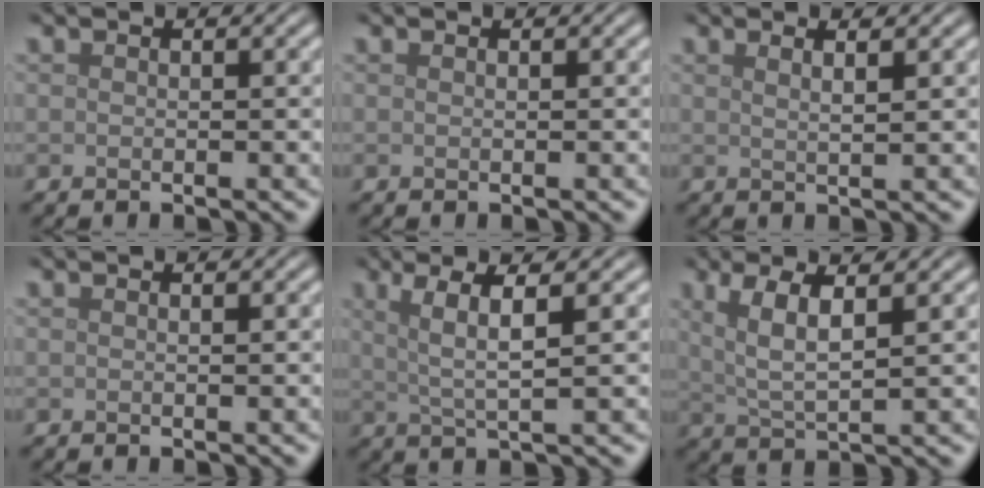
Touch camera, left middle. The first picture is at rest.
{"total": 0.0}
{"total": 2.6, "force": [1.4, 0.9, 1.9], "torque": [-0.007, 0.005, -0.004]}
{"total": 0.0}
{"total": 4.2, "force": [1.5, 0.6, 3.8], "torque": [-0.073, 0.000, 0.029]}
{"total": 4.3, "force": [1.7, 1.1, 3.8], "torque": [-0.077, -0.002, 0.035]}